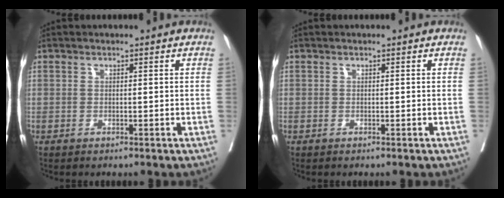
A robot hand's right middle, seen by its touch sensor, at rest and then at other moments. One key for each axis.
{"total": 0.0}